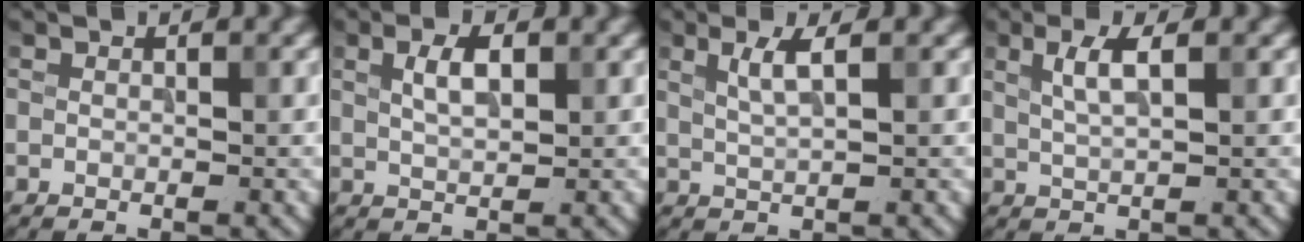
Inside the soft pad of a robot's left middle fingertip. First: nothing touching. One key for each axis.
{"total": 2.7, "fx": 0.9, "fy": 1.2, "fz": 2.2, "tx": -0.046, "ty": 0.003, "tz": 0.019}
{"total": 2.4, "fx": 1.0, "fy": 0.6, "fz": 2.1, "tx": -0.037, "ty": -0.001, "tz": 0.019}
{"total": 2.7, "fx": 1.0, "fy": 0.7, "fz": 2.4, "tx": -0.045, "ty": 0.001, "tz": 0.020}